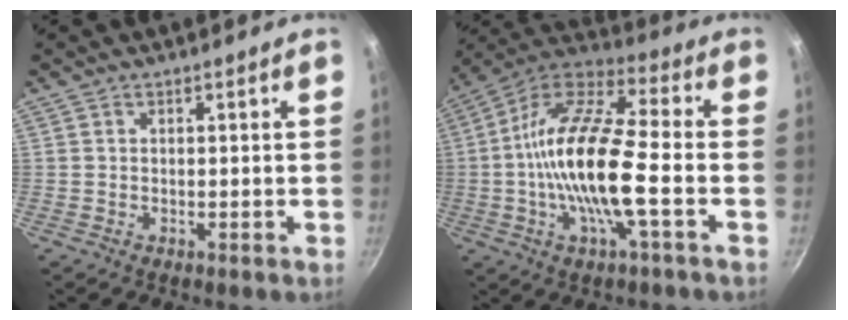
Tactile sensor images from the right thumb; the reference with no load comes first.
{"total": 18.5, "force": [-2.9, 5.2, 17.5], "torque": [-0.336, 0.036, -0.072]}